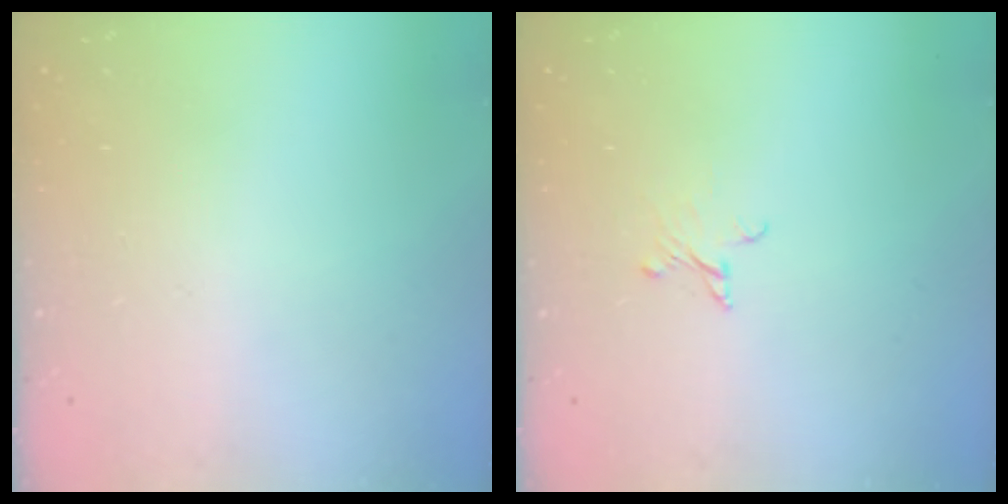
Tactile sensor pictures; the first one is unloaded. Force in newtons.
{"total": 2.5, "press": 2.5, "slide": 0.2}